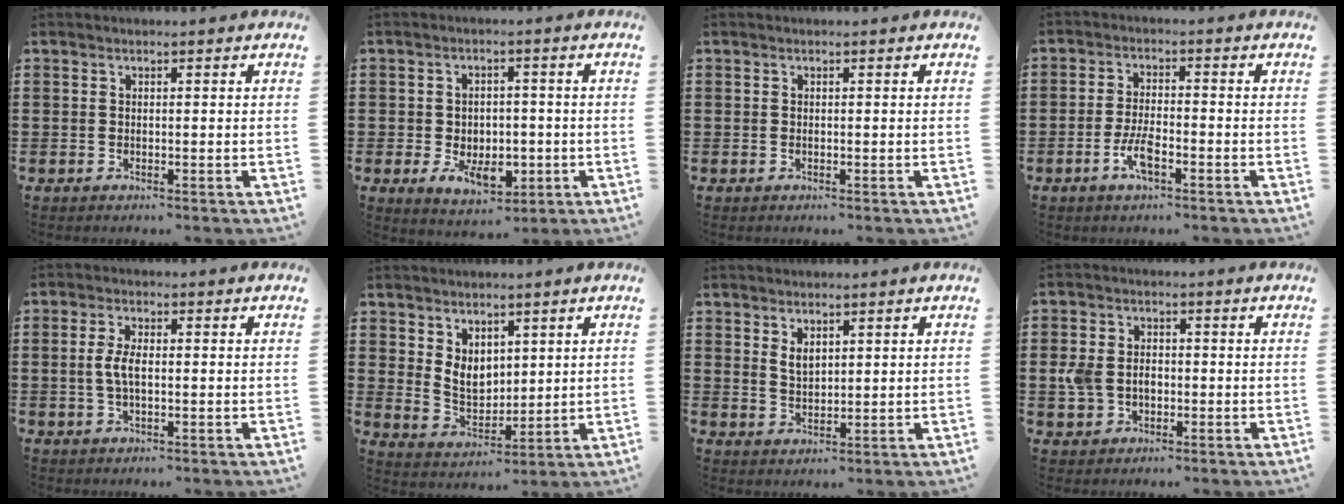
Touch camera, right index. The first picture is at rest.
{"total": 5.8, "force": [-1.8, 4.1, 3.7], "torque": [-0.050, 0.006, -0.034]}
{"total": 0.0}
{"total": 4.8, "force": [-2.3, 1.6, 4.0], "torque": [-0.093, -0.001, -0.049]}
{"total": 3.8, "force": [-0.2, 1.5, 3.4], "torque": [-0.080, -0.002, -0.010]}
{"total": 5.6, "force": [2.3, 4.1, 2.9], "torque": [-0.061, 0.003, 0.044]}
{"total": 2.4, "force": [1.6, 1.2, 1.3], "torque": [-0.021, -0.001, 0.027]}
{"total": 4.1, "force": [-0.6, 3.3, 2.4], "torque": [-0.065, 0.004, -0.016]}